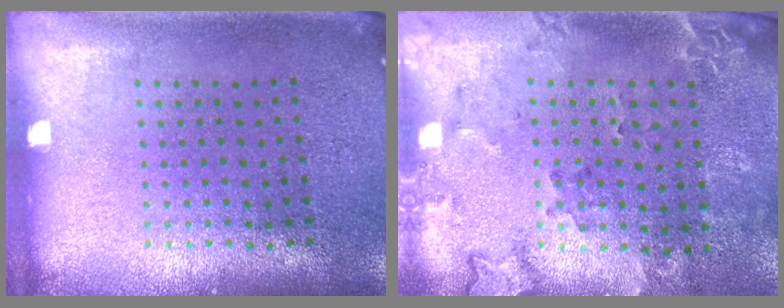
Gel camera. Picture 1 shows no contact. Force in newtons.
{"total": 1.8, "press": 1.5, "slide": 0.9}